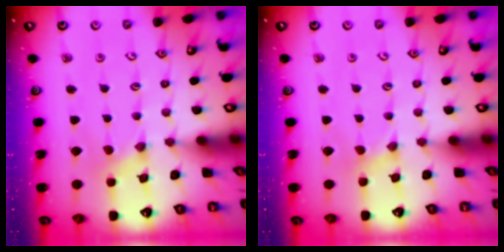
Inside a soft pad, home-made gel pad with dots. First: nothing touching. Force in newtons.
{"total": 0.7, "press": 0.7, "slide": 0.1}